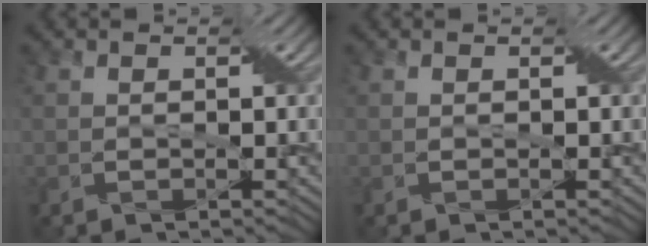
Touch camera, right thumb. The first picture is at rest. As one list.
[{"total": 0.0}]